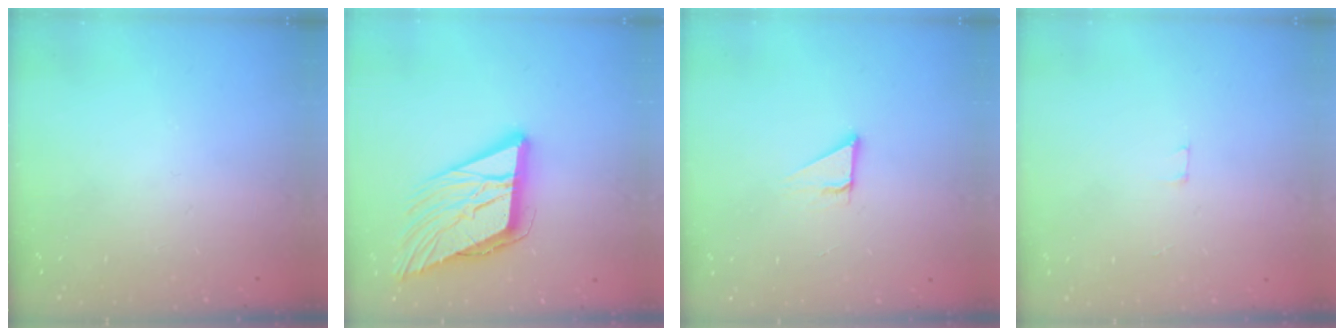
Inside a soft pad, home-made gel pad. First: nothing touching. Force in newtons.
{"total": 15.3, "press": 14.7, "slide": 4.1}
{"total": 2.9, "press": 2.9, "slide": 0.2}
{"total": 1.8, "press": 1.8, "slide": 0.1}